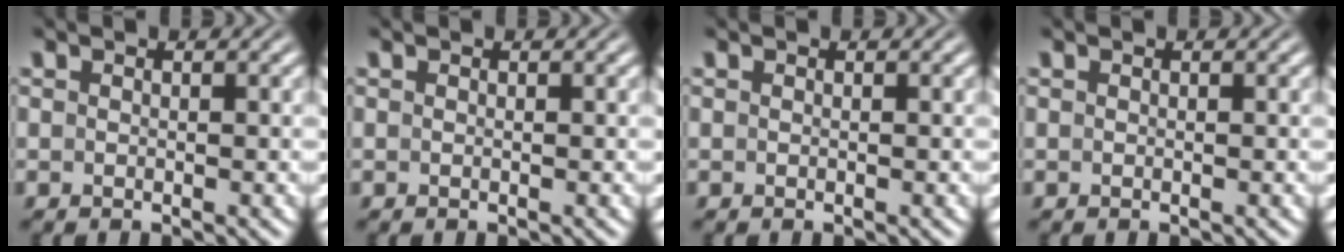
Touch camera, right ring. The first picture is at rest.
{"total": 0.0}
{"total": 0.0}
{"total": 0.0}